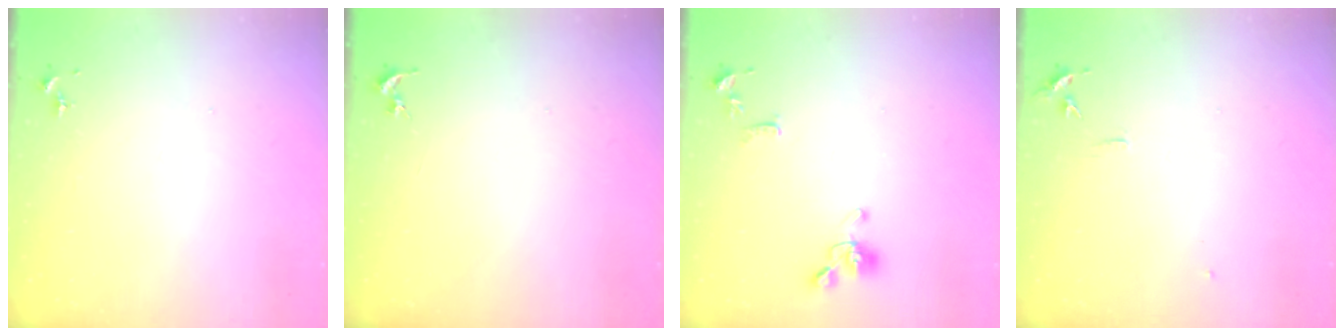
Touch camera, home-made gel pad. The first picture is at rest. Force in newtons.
{"total": 0.0}
{"total": 10.1, "press": 10.1, "slide": 1.2}
{"total": 5.8, "press": 5.8, "slide": 0.6}